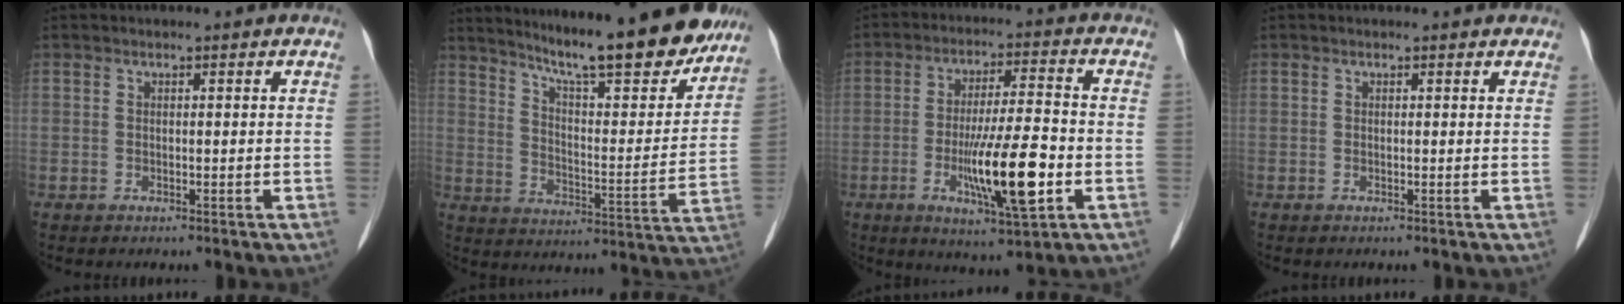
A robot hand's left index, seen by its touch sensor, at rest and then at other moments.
{"total": 21.0, "force": [18.2, 2.4, 10.1], "torque": [-0.153, -0.032, 0.255]}
{"total": 12.6, "force": [-3.6, 1.6, 11.9], "torque": [-0.213, -0.014, -0.058]}
{"total": 1.2, "force": [1.1, 0.4, 0.2], "torque": [-0.012, -0.001, 0.000]}